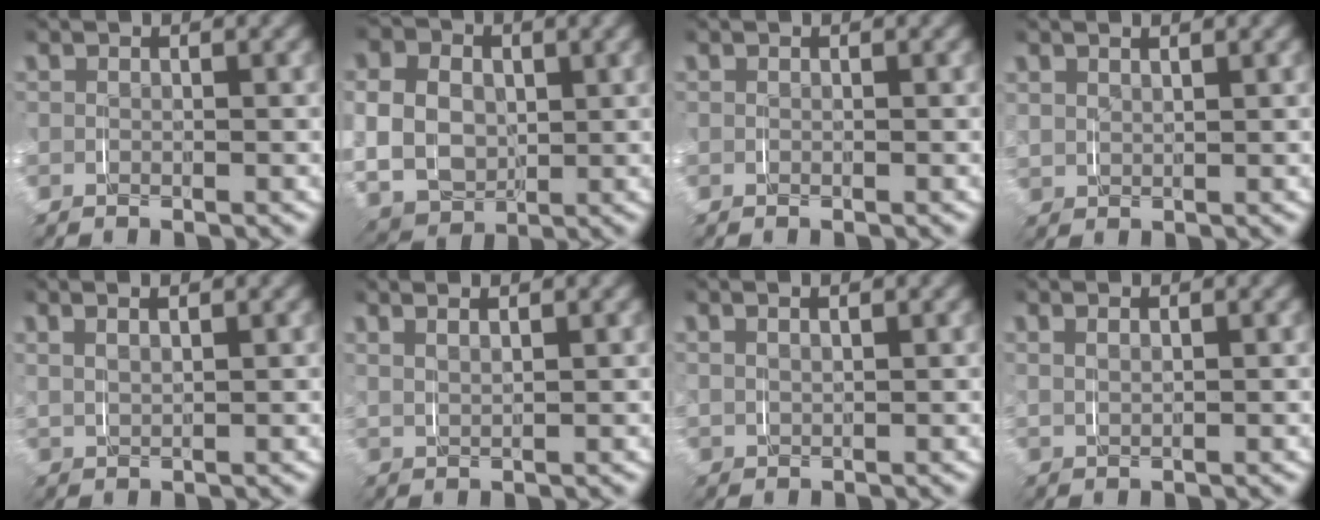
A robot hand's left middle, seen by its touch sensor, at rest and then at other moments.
{"total": 10.0, "force": [0.6, 8.6, 5.1], "torque": [-0.136, -0.031, 0.017]}
{"total": 0.0}
{"total": 1.7, "force": [1.4, 1.0, 0.5], "torque": [-0.017, -0.002, 0.031]}
{"total": 2.1, "force": [1.5, 0.8, 1.1], "torque": [-0.021, 0.005, 0.030]}
{"total": 2.7, "force": [2.1, 0.8, 1.3], "torque": [-0.019, 0.007, 0.038]}
{"total": 1.3, "force": [1.0, 0.7, 0.6], "torque": [-0.015, 0.001, 0.024]}
{"total": 1.3, "force": [1.0, 0.5, 0.7], "torque": [-0.013, 0.002, 0.023]}